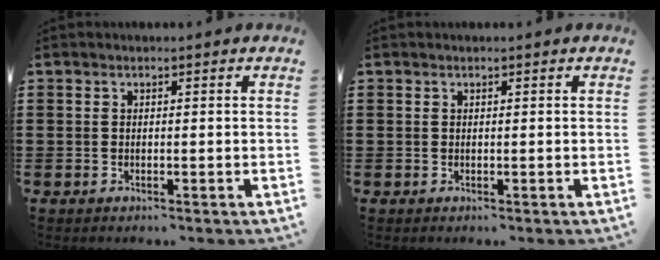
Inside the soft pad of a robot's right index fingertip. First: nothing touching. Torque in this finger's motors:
{"motor_torque": [0.11, 0.11, 0.00, 0.00]}